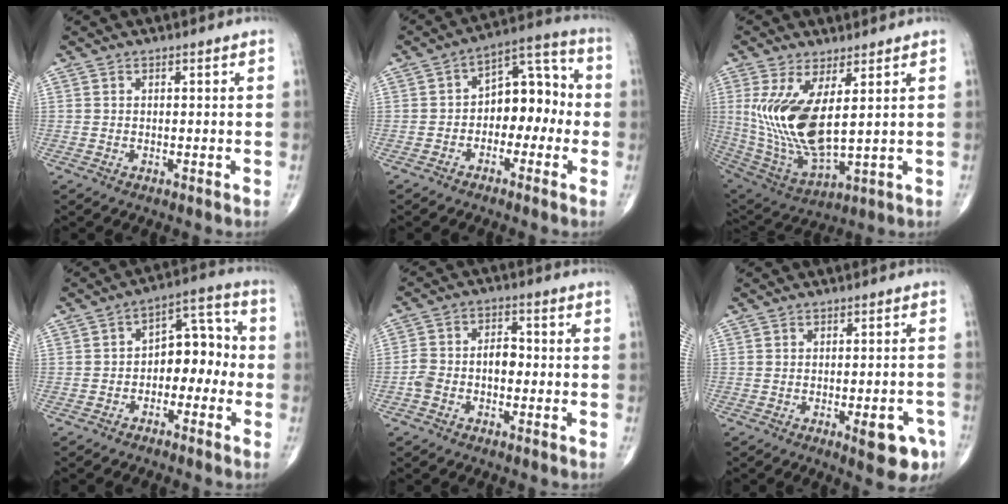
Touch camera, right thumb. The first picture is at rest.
{"total": 10.5, "force": [-1.7, 6.9, 7.7], "torque": [-0.072, 0.045, -0.043]}
{"total": 15.8, "force": [3.1, 6.1, 14.2], "torque": [-0.292, -0.032, 0.081]}
{"total": 9.3, "force": [-2.0, 6.0, 6.7], "torque": [-0.057, 0.044, -0.045]}
{"total": 6.4, "force": [-1.6, 4.3, 4.5], "torque": [-0.078, 0.034, -0.036]}
{"total": 7.4, "force": [-3.3, 2.5, 6.1], "torque": [-0.059, 0.011, -0.036]}